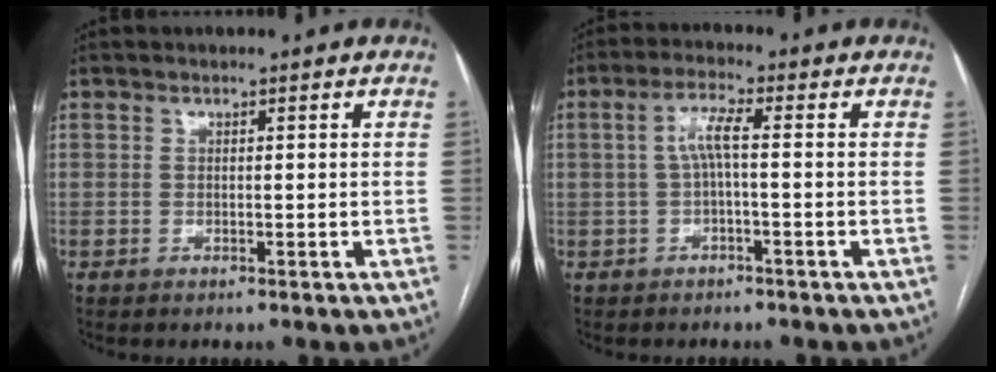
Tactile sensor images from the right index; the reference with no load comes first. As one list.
[{"total": 4.1, "force": [0.0, 0.3, 4.1], "torque": [-0.079, 0.018, 0.003]}]